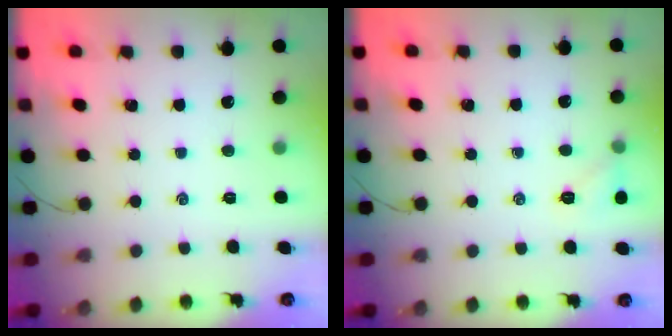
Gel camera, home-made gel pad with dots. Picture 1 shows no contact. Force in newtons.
{"total": 5.9, "press": 5.7, "slide": 1.5}